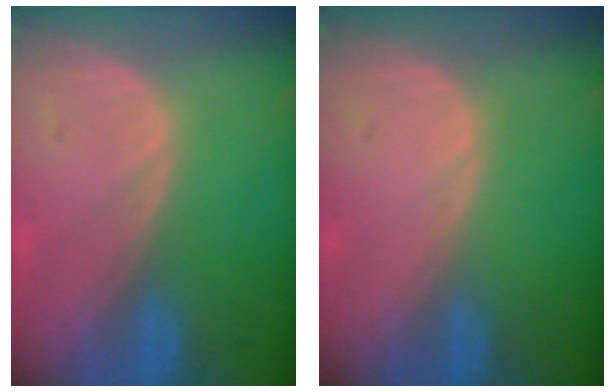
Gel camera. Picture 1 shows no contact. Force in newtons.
{"total": 0.0}